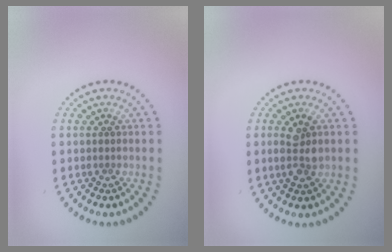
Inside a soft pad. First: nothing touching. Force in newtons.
{"total": 2.4, "press": 2.4, "slide": 0.4}